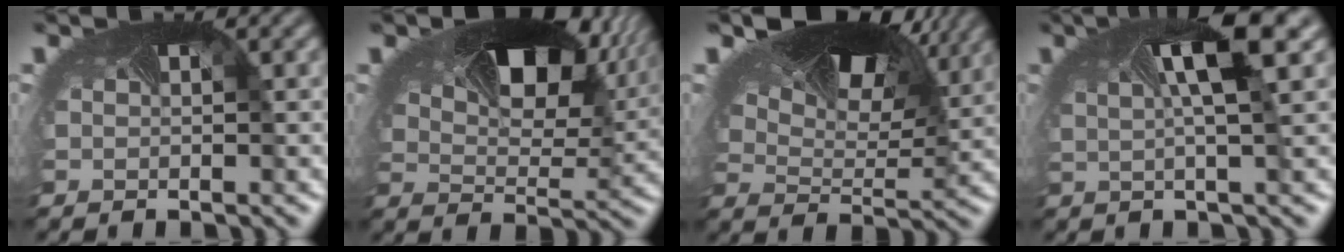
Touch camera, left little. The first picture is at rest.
{"total": 10.0, "force": [5.4, 5.2, 6.7], "torque": [-0.123, -0.002, 0.091]}
{"total": 11.1, "force": [7.7, 4.7, 6.4], "torque": [-0.127, 0.012, 0.124]}
{"total": 6.0, "force": [2.2, 1.1, 5.5], "torque": [-0.093, 0.003, 0.035]}